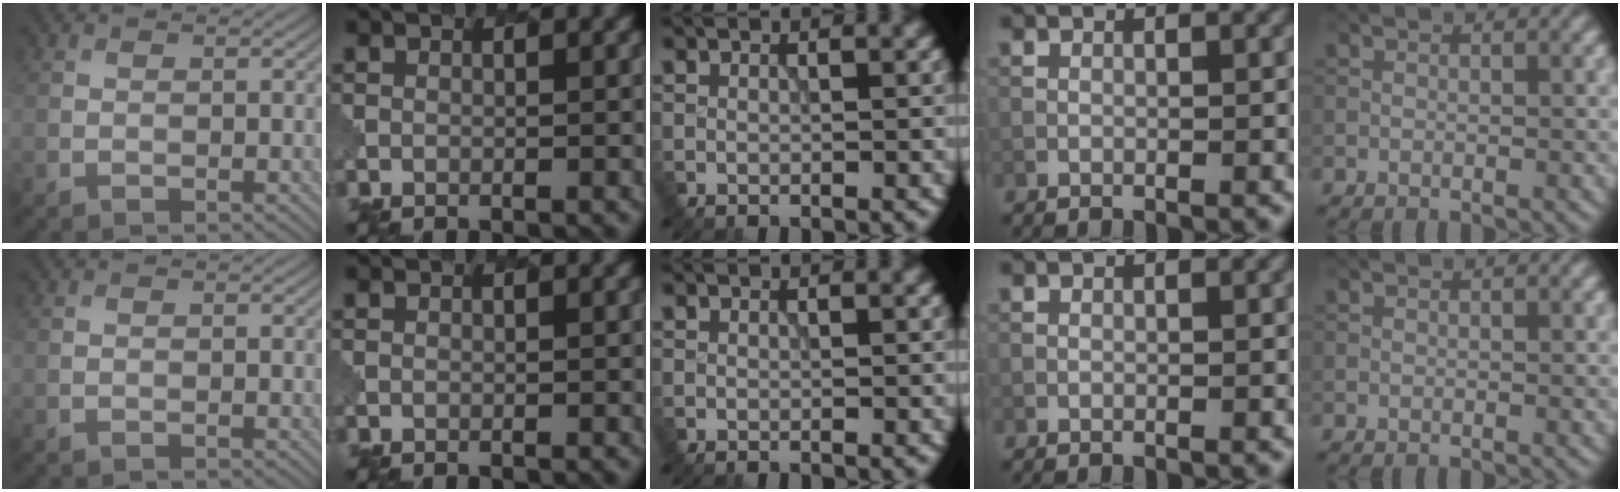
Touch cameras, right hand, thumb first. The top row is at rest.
{}